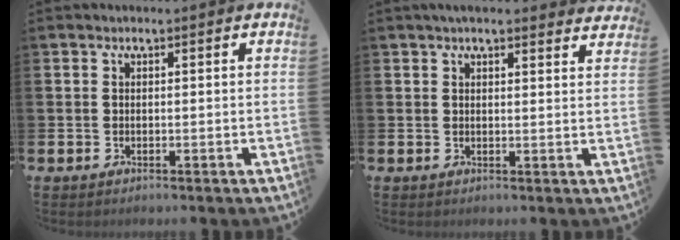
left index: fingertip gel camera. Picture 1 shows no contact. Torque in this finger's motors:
{"motor_torque": [1.02, -1.11, 0.55, 0.10]}